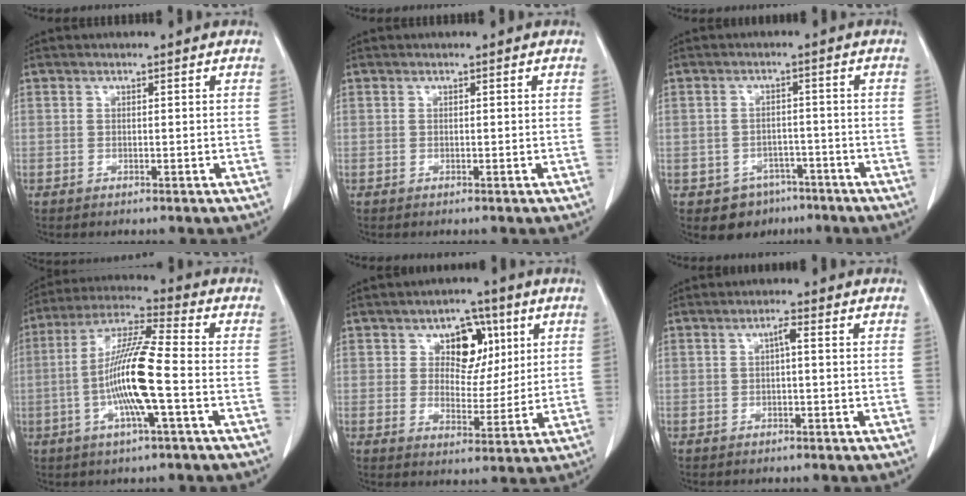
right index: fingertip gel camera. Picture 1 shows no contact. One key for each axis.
{"total": 0.0}
{"total": 5.8, "fx": -3.5, "fy": 4.5, "fz": 0.6, "tx": 0.001, "ty": 0.015, "tz": -0.043}
{"total": 12.6, "fx": -2.6, "fy": 0.5, "fz": 12.4, "tx": -0.242, "ty": 0.001, "tz": -0.056}
{"total": 7.6, "fx": 3.0, "fy": 5.0, "fz": 4.9, "tx": -0.063, "ty": 0.015, "tz": 0.049}
{"total": 1.5, "fx": 0.1, "fy": 0.2, "fz": 1.5, "tx": -0.025, "ty": 0.004, "tz": 0.002}